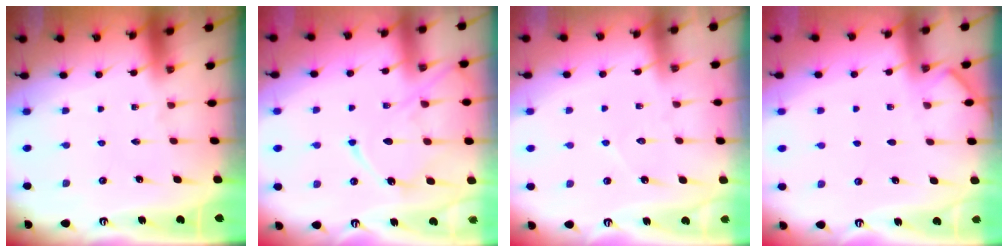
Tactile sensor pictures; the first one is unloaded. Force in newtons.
{"total": 11.9, "press": 11.9, "slide": 1.0}
{"total": 4.1, "press": 4.1, "slide": 0.4}
{"total": 3.4, "press": 3.4, "slide": 0.5}